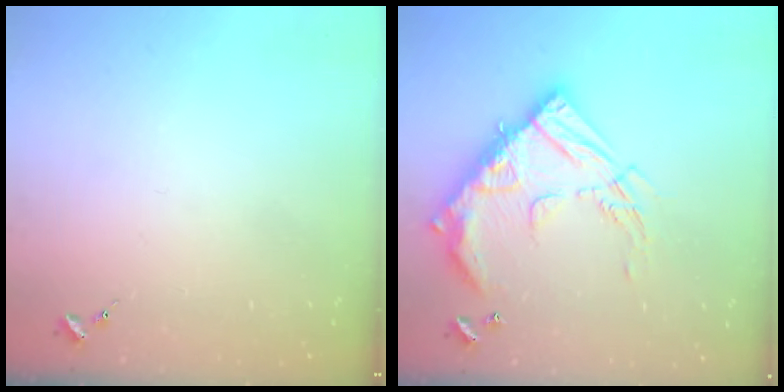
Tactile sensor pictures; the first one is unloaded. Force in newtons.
{"total": 21.3, "press": 21.2, "slide": 2.1}